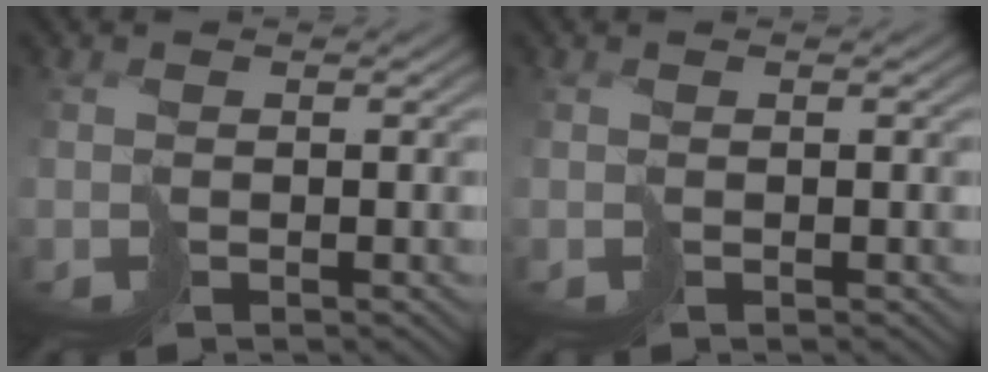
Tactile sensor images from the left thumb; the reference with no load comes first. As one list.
[{"total": 0.0}]